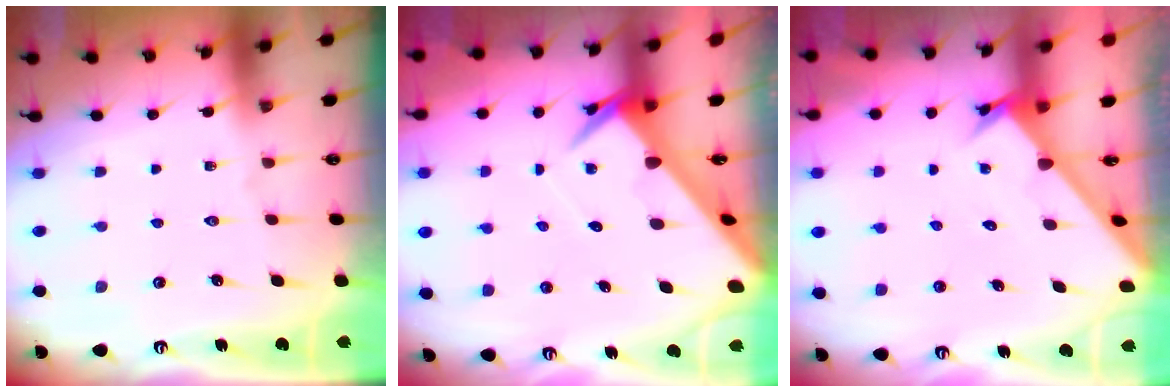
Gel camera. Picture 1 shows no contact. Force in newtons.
{"total": 5.7, "press": 5.7, "slide": 0.4}
{"total": 2.4, "press": 2.4, "slide": 0.1}